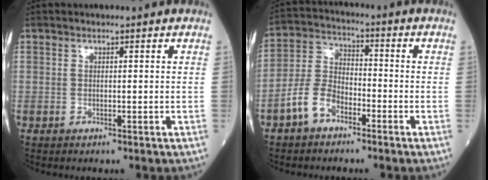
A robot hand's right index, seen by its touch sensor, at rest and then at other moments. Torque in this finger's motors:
{"motor_torque": [0.76, -0.52, 0.23, 0.04]}